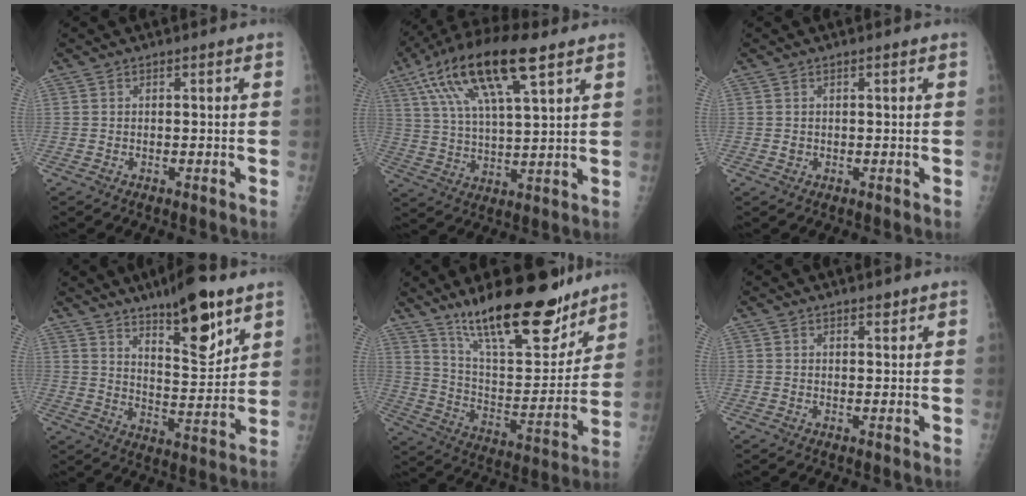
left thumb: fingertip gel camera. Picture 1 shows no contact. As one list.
[{"total": 18.0, "force": [9.3, 5.4, 14.4], "torque": [-0.267, -0.006, 0.171]}, {"total": 0.8, "force": [0.3, 0.6, 0.4], "torque": [0.000, 0.000, 0.006]}, {"total": 14.6, "force": [9.3, 4.4, 10.3], "torque": [-0.128, -0.064, 0.151]}, {"total": 23.0, "force": [17.0, 7.4, 13.7], "torque": [-0.173, -0.095, 0.279]}, {"total": 1.4, "force": [1.1, 0.5, 0.7], "torque": [-0.003, -0.007, 0.017]}]